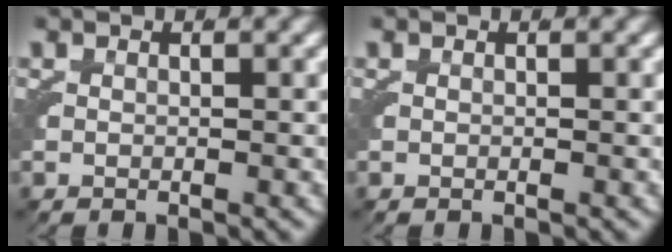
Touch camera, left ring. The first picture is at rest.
{"total": 0.0}